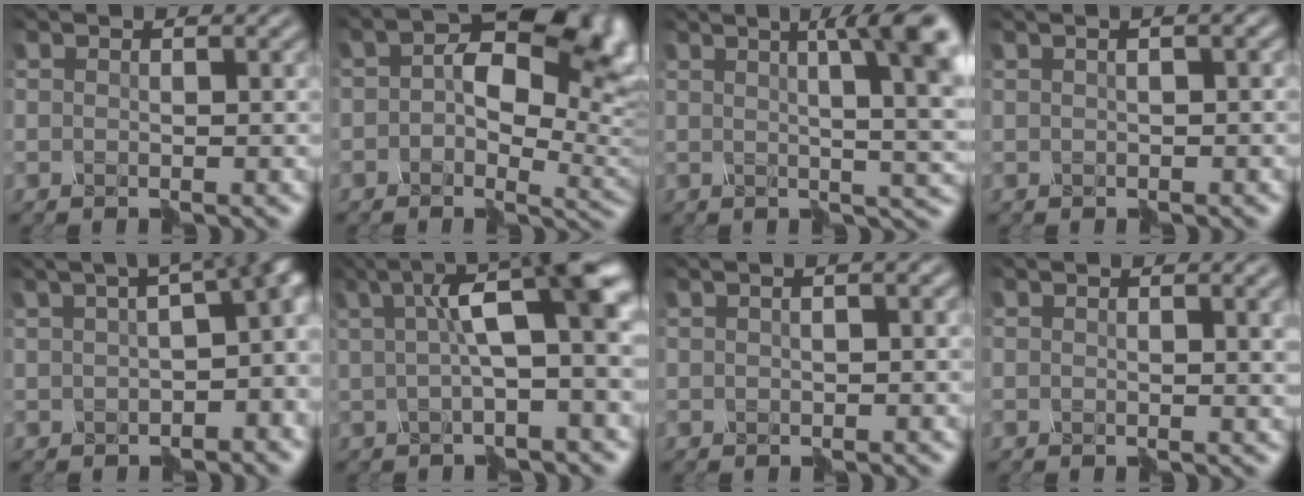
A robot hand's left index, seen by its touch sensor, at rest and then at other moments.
{"total": 12.6, "force": [2.6, 8.0, 9.4], "torque": [-0.129, 0.011, 0.042]}
{"total": 9.8, "force": [2.9, 2.7, 9.0], "torque": [-0.081, 0.028, 0.023]}
{"total": 3.0, "force": [0.4, 1.2, 2.7], "torque": [-0.012, 0.015, 0.009]}
{"total": 11.1, "force": [0.4, 5.1, 9.9], "torque": [-0.092, 0.010, 0.020]}
{"total": 7.6, "force": [2.3, 1.5, 7.1], "torque": [-0.103, 0.033, 0.026]}
{"total": 2.5, "force": [0.3, 1.0, 2.2], "torque": [-0.009, 0.014, 0.009]}
{"total": 4.0, "force": [1.0, 1.8, 3.4], "torque": [-0.019, 0.010, 0.013]}